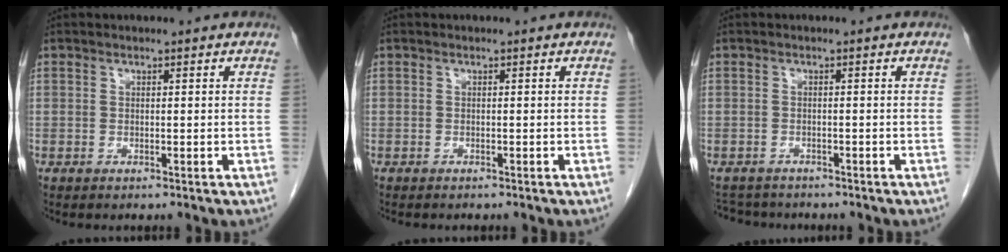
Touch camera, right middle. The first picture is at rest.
{"total": 1.3, "force": [-1.2, 0.4, 0.5], "torque": [-0.011, -0.003, -0.014]}
{"total": 4.9, "force": [-4.6, 1.6, 0.7], "torque": [-0.009, -0.004, -0.069]}